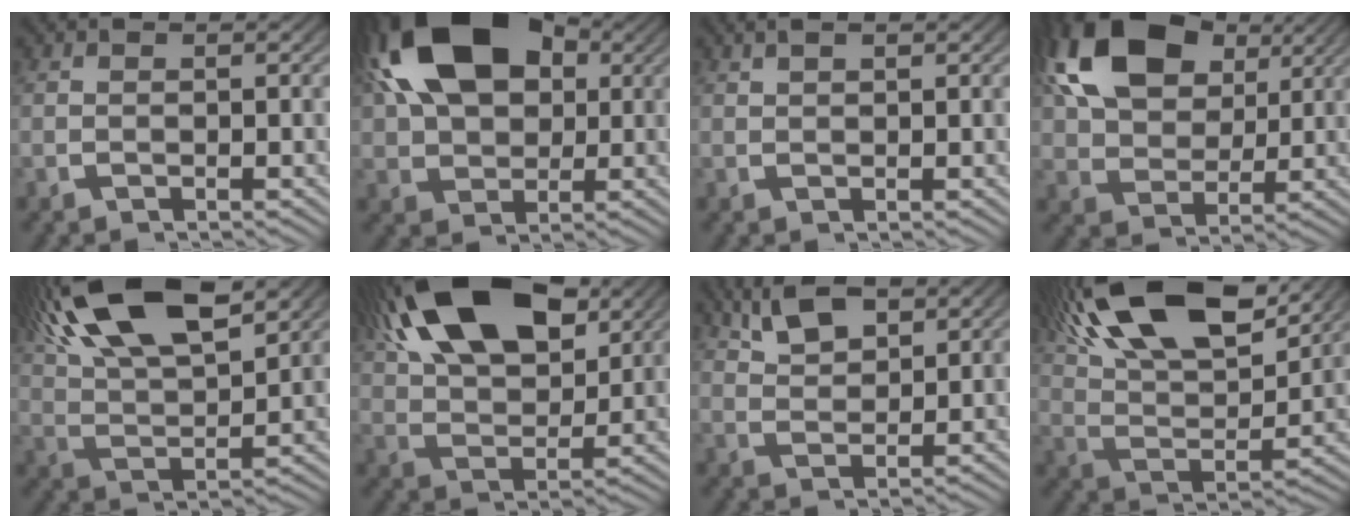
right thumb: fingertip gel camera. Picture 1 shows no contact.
{"total": 14.1, "force": [4.7, 9.1, 9.7], "torque": [-0.201, 0.004, 0.086]}
{"total": 1.3, "force": [1.1, 0.3, 0.7], "torque": [-0.005, 0.006, 0.020]}
{"total": 12.2, "force": [4.9, 7.9, 7.9], "torque": [-0.179, -0.008, 0.089]}
{"total": 10.7, "force": [5.1, 5.1, 7.9], "torque": [-0.164, -0.003, 0.091]}
{"total": 12.4, "force": [5.1, 6.6, 9.1], "torque": [-0.175, -0.004, 0.093]}
{"total": 4.4, "force": [3.2, 1.6, 2.6], "torque": [-0.048, 0.000, 0.065]}
{"total": 12.3, "force": [6.0, 5.9, 9.0], "torque": [-0.187, -0.002, 0.099]}